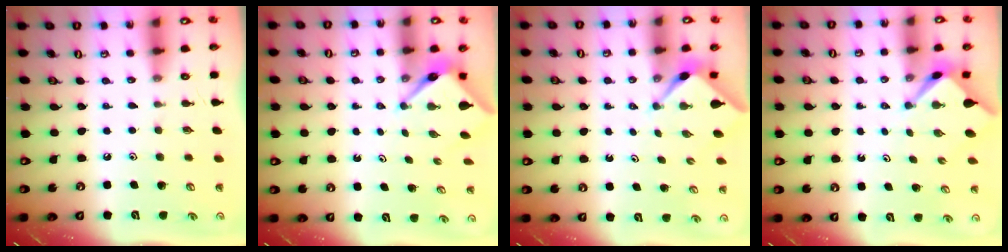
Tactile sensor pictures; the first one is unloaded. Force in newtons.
{"total": 4.0, "press": 4.0, "slide": 0.2}
{"total": 2.1, "press": 2.1, "slide": 0.2}
{"total": 2.9, "press": 2.9, "slide": 0.4}